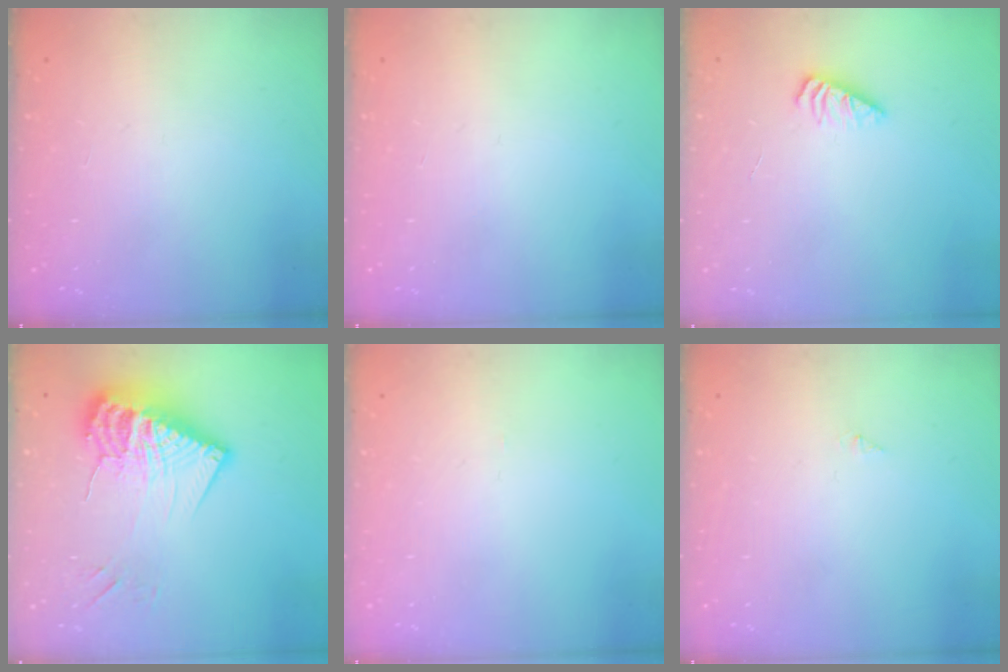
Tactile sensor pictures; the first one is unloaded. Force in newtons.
{"total": 0.0}
{"total": 2.8, "press": 2.7, "slide": 0.3}
{"total": 17.4, "press": 17.3, "slide": 1.3}
{"total": 0.0}
{"total": 0.0}